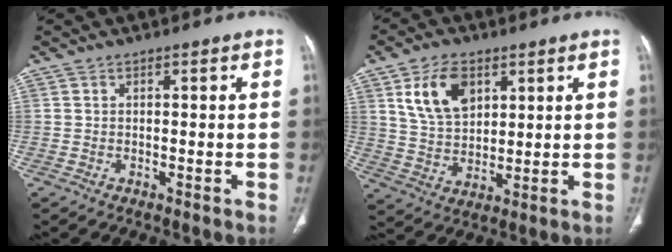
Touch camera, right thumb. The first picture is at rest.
{"total": 10.9, "force": [4.8, 6.8, 7.0], "torque": [-0.109, -0.017, 0.097]}